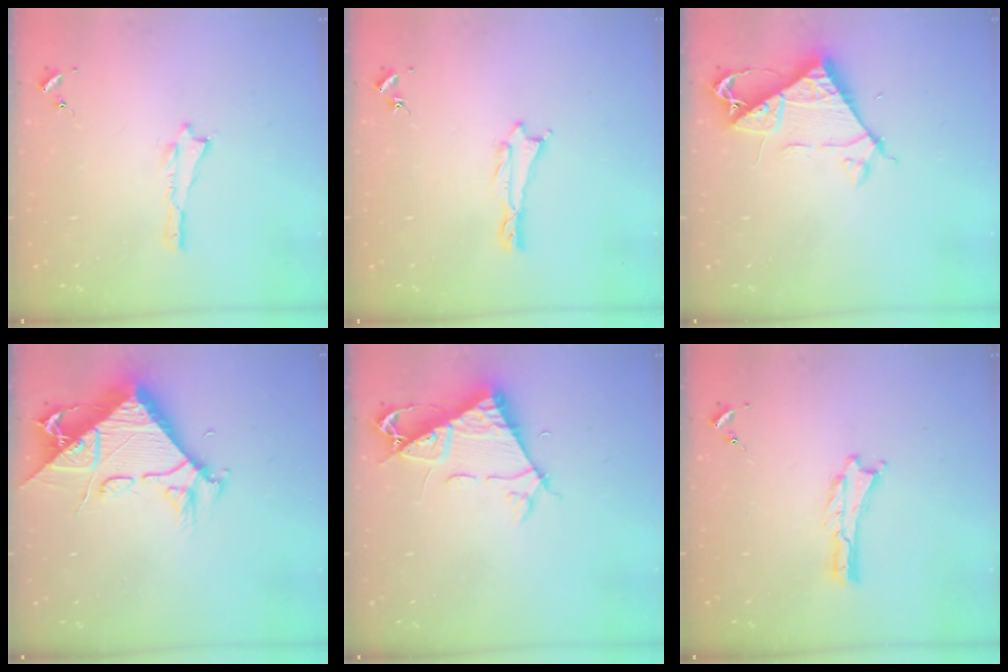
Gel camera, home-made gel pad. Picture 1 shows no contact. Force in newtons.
{"total": 0.5, "press": 0.5, "slide": 0.2}
{"total": 7.5, "press": 7.5, "slide": 0.5}
{"total": 10.6, "press": 10.6, "slide": 1.1}
{"total": 7.6, "press": 7.6, "slide": 1.0}
{"total": 0.0}